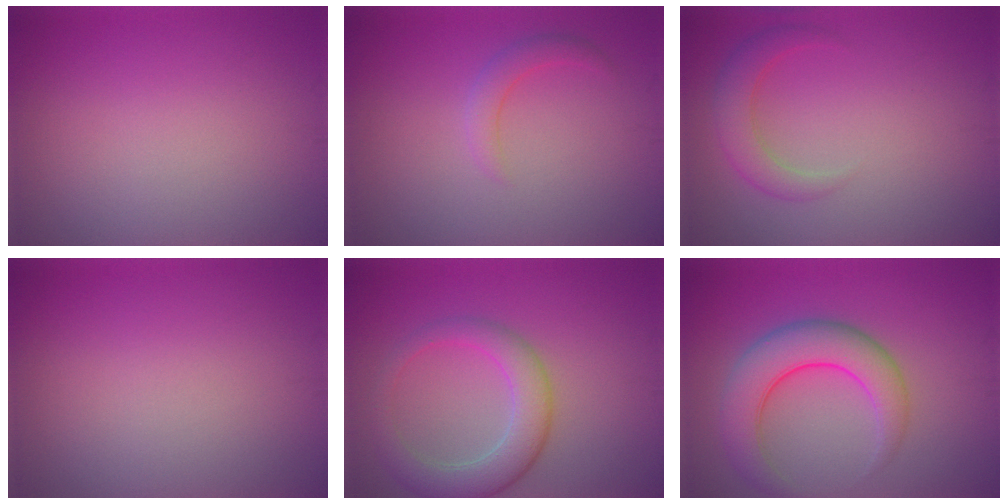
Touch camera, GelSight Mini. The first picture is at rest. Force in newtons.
{"total": 1.7, "press": 1.7, "slide": 0.1}
{"total": 2.9, "press": 2.9, "slide": 0.2}
{"total": 0.0}
{"total": 4.8, "press": 4.8, "slide": 0.3}
{"total": 6.1, "press": 6.1, "slide": 0.4}